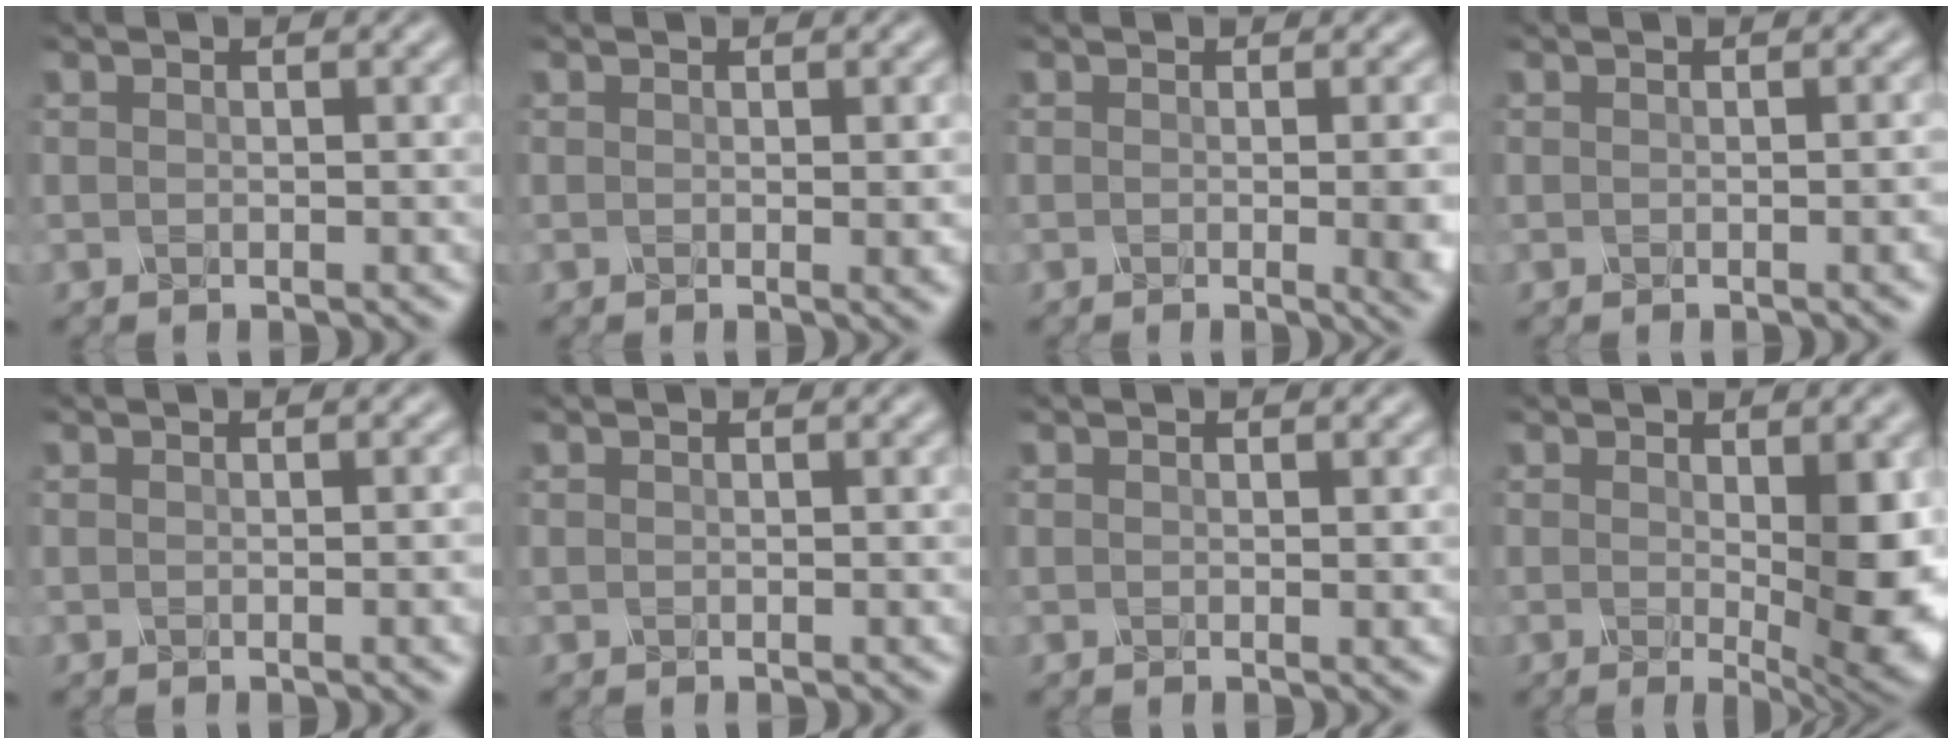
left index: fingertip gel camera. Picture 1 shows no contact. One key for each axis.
{"total": 1.4, "fx": 0.0, "fy": 0.2, "fz": 1.4, "tx": -0.017, "ty": -0.004, "tz": -0.002}
{"total": 5.6, "fx": -0.4, "fy": 2.4, "fz": 5.1, "tx": -0.033, "ty": -0.006, "tz": -0.003}
{"total": 2.1, "fx": -0.3, "fy": 0.6, "fz": 2.0, "tx": -0.016, "ty": 0.001, "tz": -0.003}
{"total": 2.2, "fx": -0.2, "fy": 0.6, "fz": 2.0, "tx": -0.017, "ty": 0.000, "tz": -0.005}
{"total": 0.0}
{"total": 0.6, "fx": 0.1, "fy": 0.1, "fz": 0.5, "tx": -0.005, "ty": -0.001, "tz": 0.001}
{"total": 7.0, "fx": -0.1, "fy": 1.7, "fz": 6.8, "tx": -0.084, "ty": -0.014, "tz": 0.003}